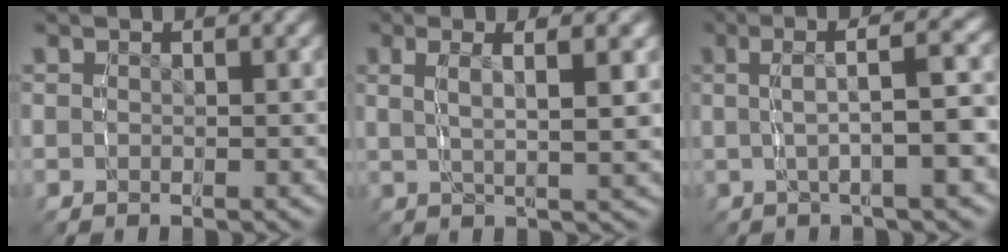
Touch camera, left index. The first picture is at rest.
{"total": 4.6, "force": [1.8, 1.0, 4.1], "torque": [-0.065, 0.006, 0.031]}
{"total": 4.9, "force": [0.7, 0.9, 4.8], "torque": [-0.069, 0.016, 0.008]}